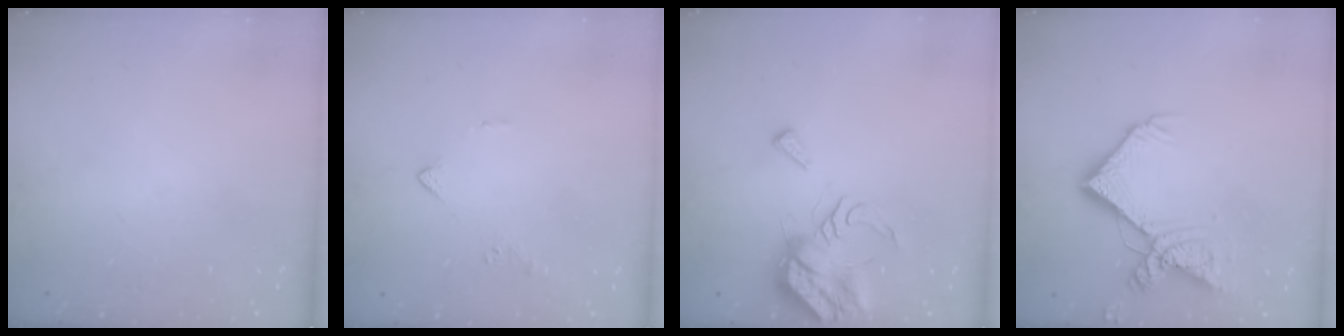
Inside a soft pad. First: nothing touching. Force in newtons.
{"total": 3.9, "press": 3.8, "slide": 0.9}
{"total": 9.0, "press": 9.0, "slide": 0.8}
{"total": 15.0, "press": 15.0, "slide": 1.6}